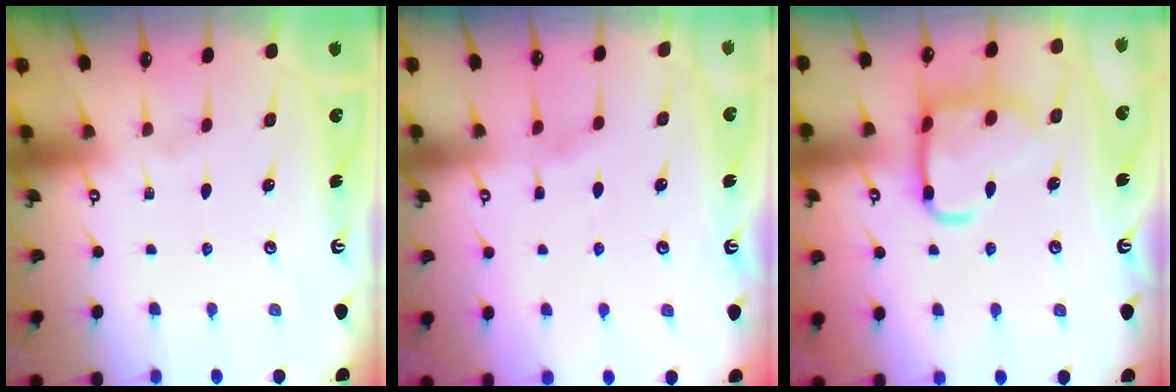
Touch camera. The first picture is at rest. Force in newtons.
{"total": 1.5, "press": 1.5, "slide": 0.4}
{"total": 15.5, "press": 15.4, "slide": 1.3}